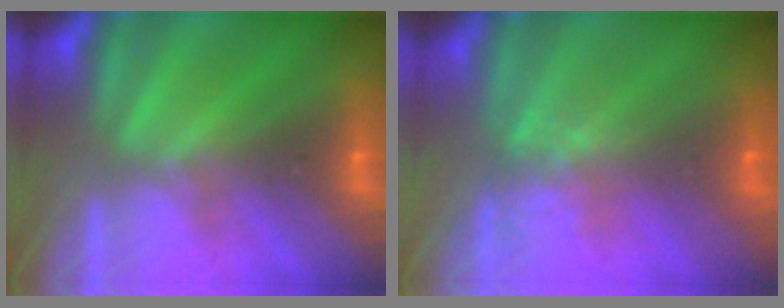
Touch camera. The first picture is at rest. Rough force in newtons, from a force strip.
{"total": 4.5}